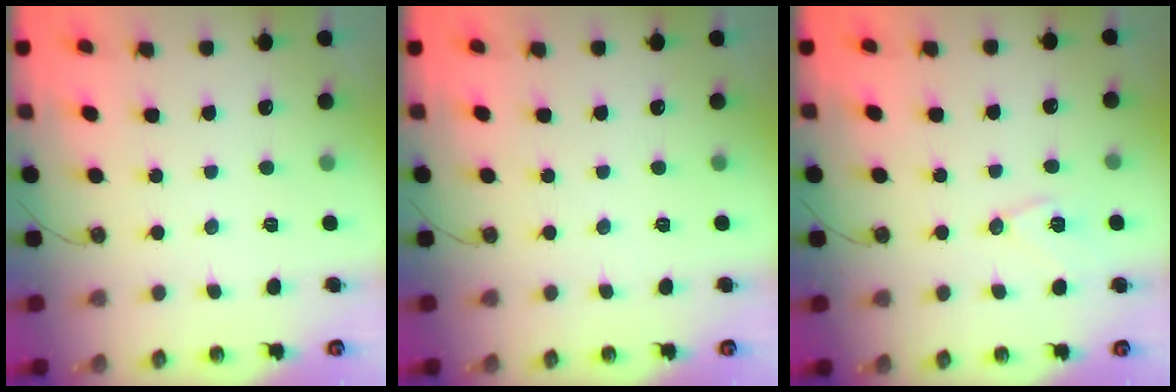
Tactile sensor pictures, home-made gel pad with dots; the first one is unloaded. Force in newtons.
{"total": 0.0}
{"total": 8.1, "press": 7.3, "slide": 3.5}